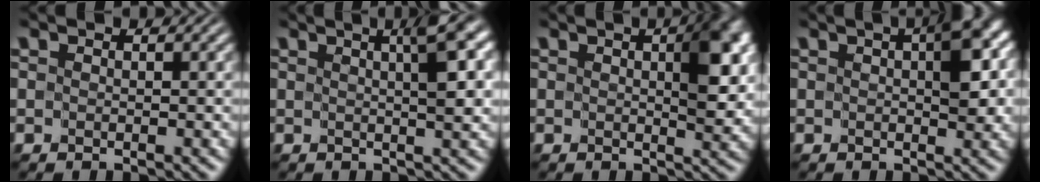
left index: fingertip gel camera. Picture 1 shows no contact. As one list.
[{"total": 4.0, "force": [1.4, 0.4, 3.7], "torque": [-0.042, 0.006, 0.020]}, {"total": 5.0, "force": [1.1, 2.2, 4.3], "torque": [-0.056, 0.000, 0.018]}, {"total": 4.4, "force": [0.9, 1.9, 3.9], "torque": [-0.049, 0.008, 0.009]}]